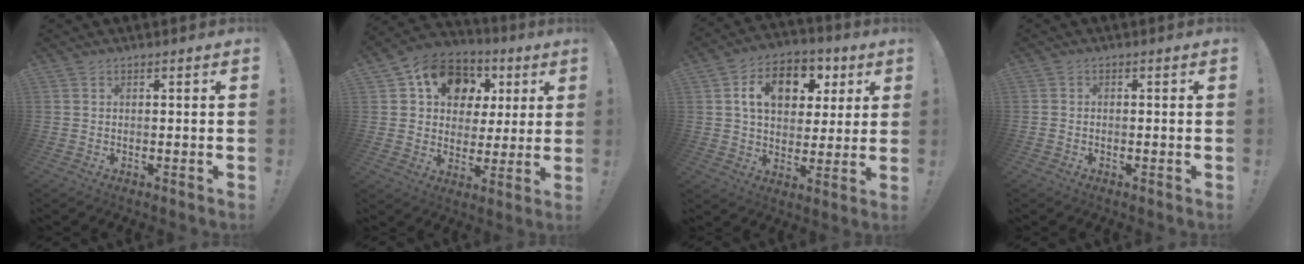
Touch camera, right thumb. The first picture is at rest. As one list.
[{"total": 14.6, "force": [6.1, 11.2, 7.1], "torque": [-0.109, -0.025, 0.118]}, {"total": 14.4, "force": [5.2, 9.9, 9.0], "torque": [-0.137, -0.009, 0.096]}, {"total": 0.6, "force": [-0.5, 0.3, 0.0], "torque": [0.003, 0.002, -0.009]}]